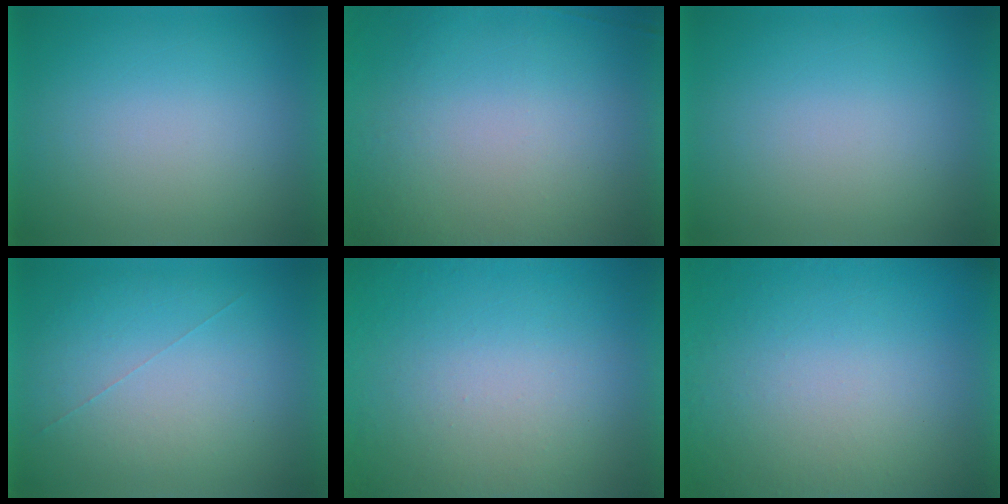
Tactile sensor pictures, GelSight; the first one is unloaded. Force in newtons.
{"total": 6.1}
{"total": 0.0}
{"total": 1.0}
{"total": 7.6}
{"total": 5.0}